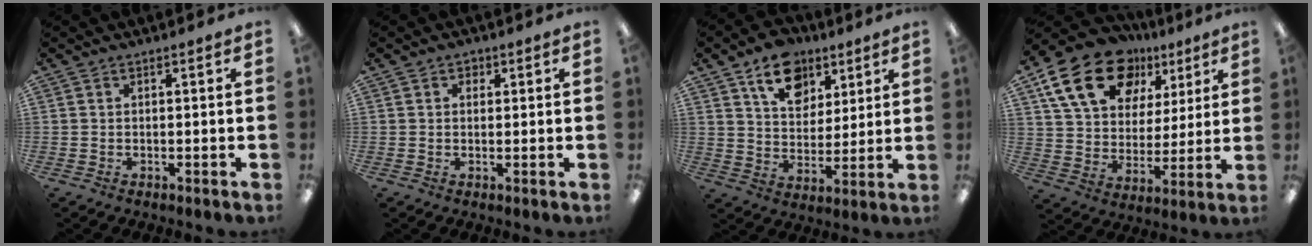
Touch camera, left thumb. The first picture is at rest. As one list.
[{"total": 1.6, "force": [0.8, 1.3, 0.6], "torque": [-0.004, 0.003, 0.011]}, {"total": 13.6, "force": [8.2, 9.1, 5.9], "torque": [-0.074, -0.038, 0.147]}, {"total": 21.0, "force": [11.8, 13.6, 10.8], "torque": [-0.185, -0.047, 0.218]}]